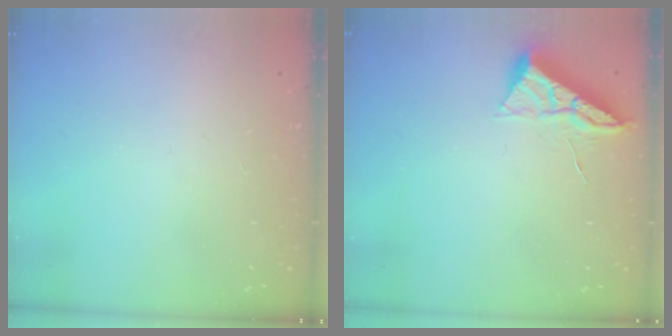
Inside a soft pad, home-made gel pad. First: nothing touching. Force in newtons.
{"total": 6.6, "press": 6.6, "slide": 0.7}